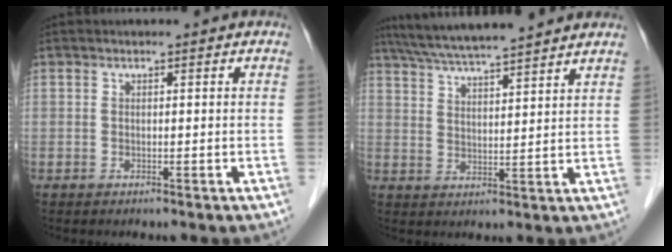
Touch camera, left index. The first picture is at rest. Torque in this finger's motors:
{"motor_torque": [0.08, -0.70, 0.93, 0.21]}